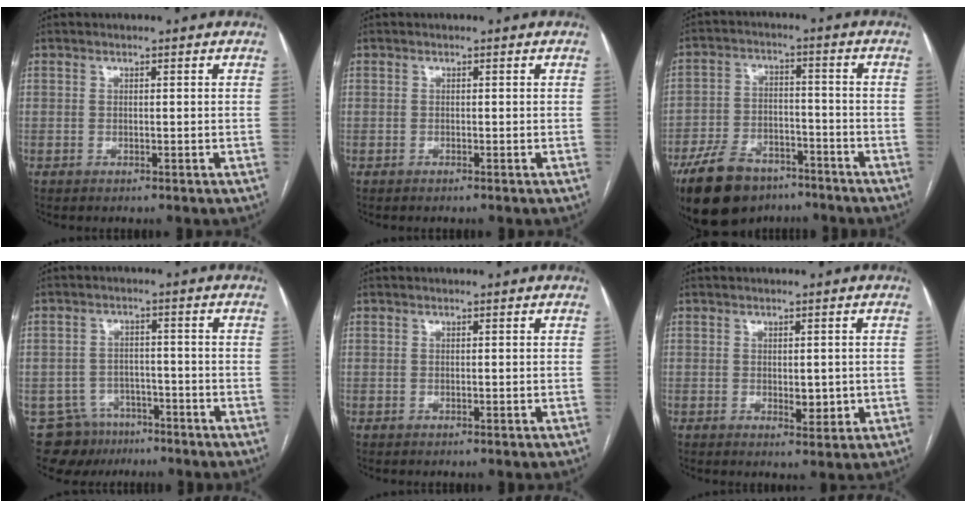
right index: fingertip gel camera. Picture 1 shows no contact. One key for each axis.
{"total": 0.0}
{"total": 13.9, "fx": -10.0, "fy": 7.1, "fz": 6.4, "tx": -0.127, "ty": 0.003, "tz": -0.167}
{"total": 7.8, "fx": -5.5, "fy": 5.5, "fz": 0.2, "tx": -0.001, "ty": 0.025, "tz": -0.080}
{"total": 0.0}
{"total": 3.1, "fx": -0.2, "fy": 1.5, "fz": 2.7, "tx": -0.036, "ty": -0.005, "tz": 0.004}